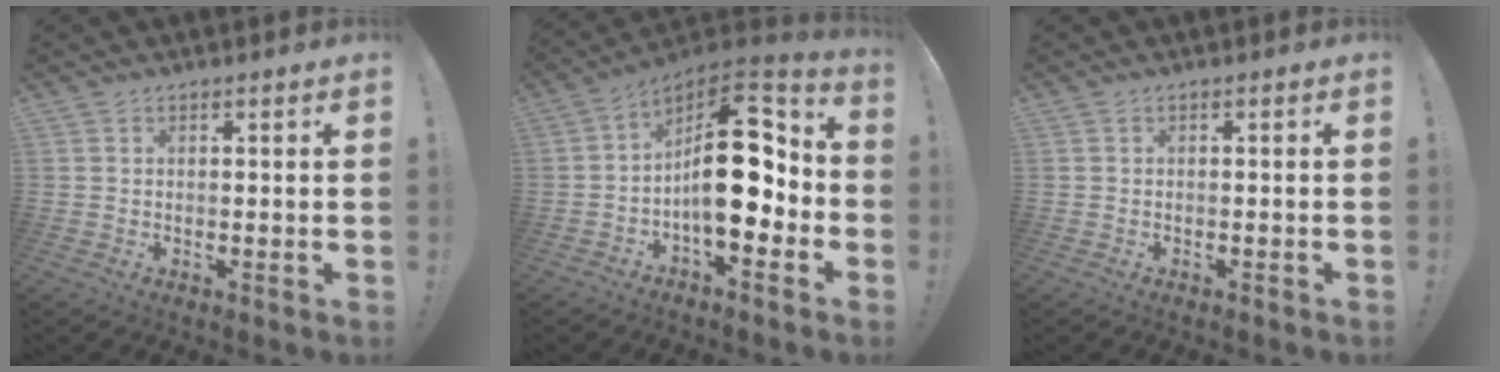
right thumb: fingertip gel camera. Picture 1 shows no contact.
{"total": 20.5, "force": [-0.2, 10.0, 17.9], "torque": [-0.279, 0.011, 0.004]}
{"total": 0.8, "force": [-0.7, -0.3, 0.2], "torque": [-0.003, -0.001, -0.013]}